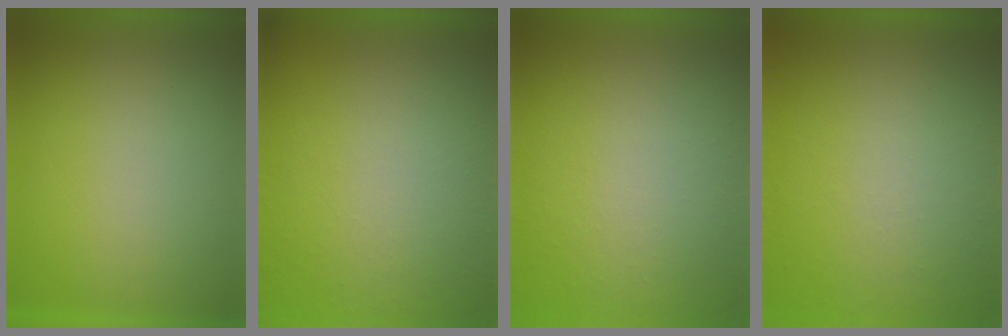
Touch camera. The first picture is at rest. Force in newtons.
{"total": 5.0}
{"total": 9.5}
{"total": 8.3}